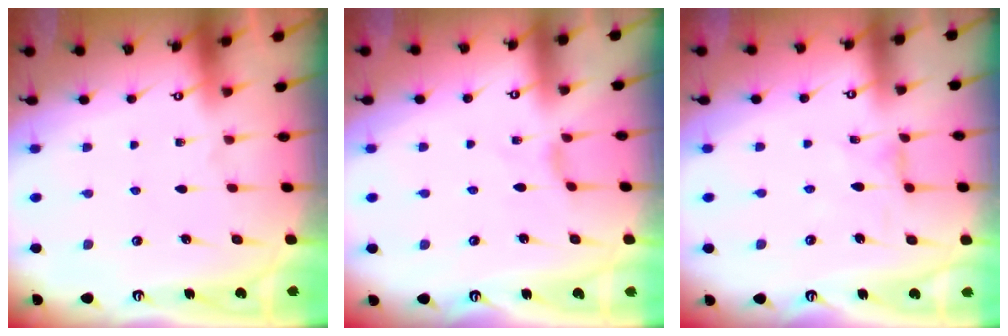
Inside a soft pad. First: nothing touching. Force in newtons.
{"total": 0.0}
{"total": 1.7, "press": 1.6, "slide": 0.1}